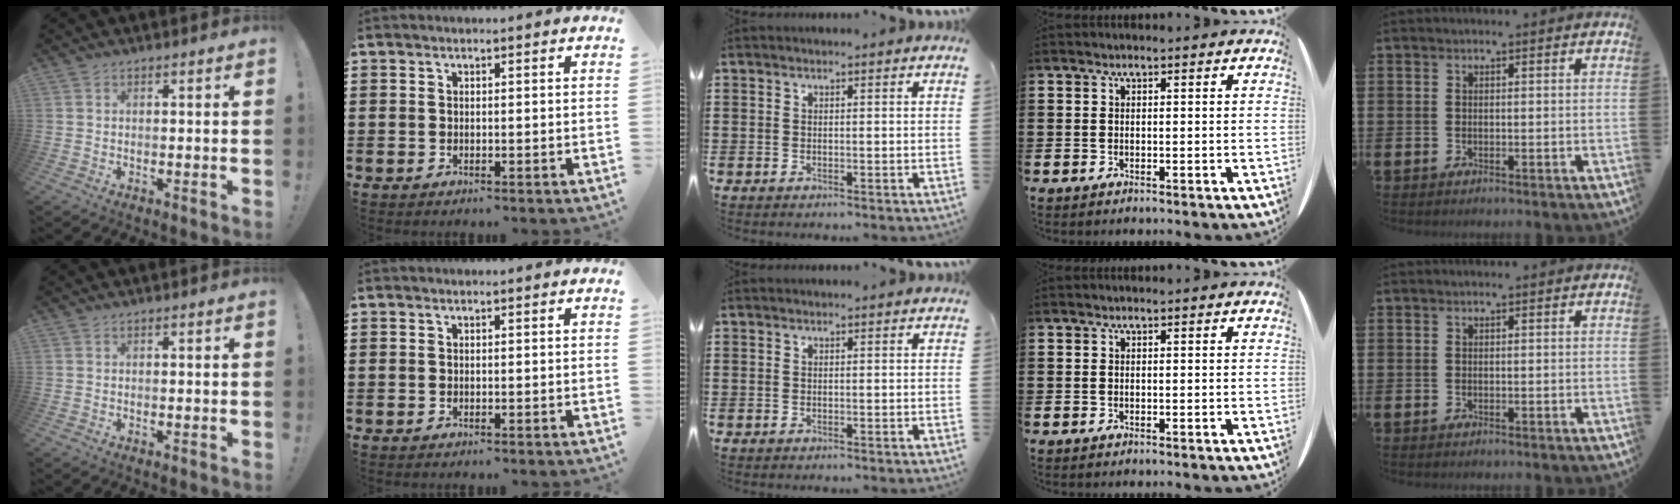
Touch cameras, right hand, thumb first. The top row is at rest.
{}